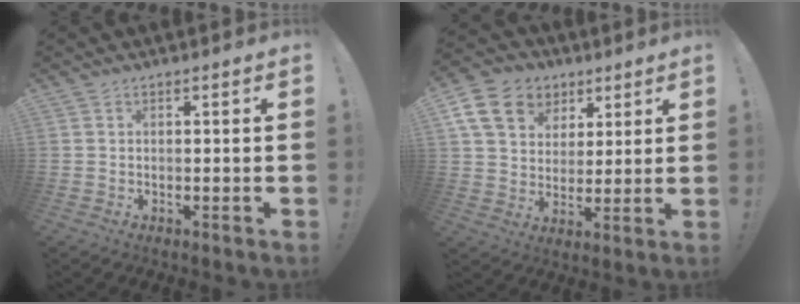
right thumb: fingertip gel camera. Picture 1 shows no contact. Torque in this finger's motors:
{"motor_torque": [0.13, 0.14, 0.33, -0.13, 0.02]}